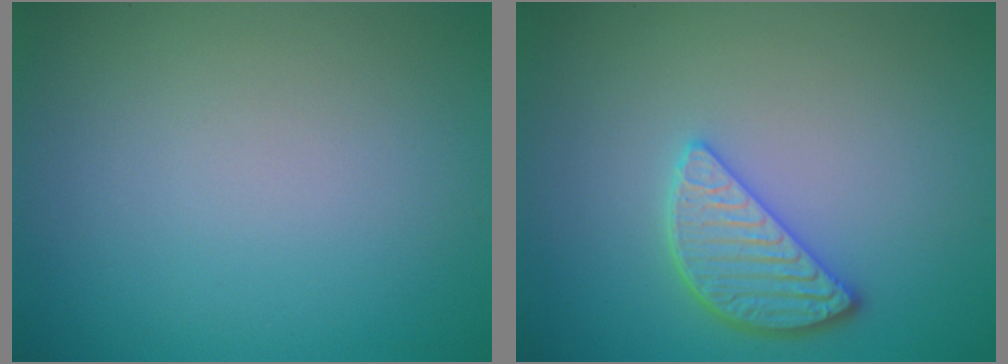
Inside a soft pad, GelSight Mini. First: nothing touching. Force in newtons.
{"total": 3.3, "press": 3.1, "slide": 1.0}